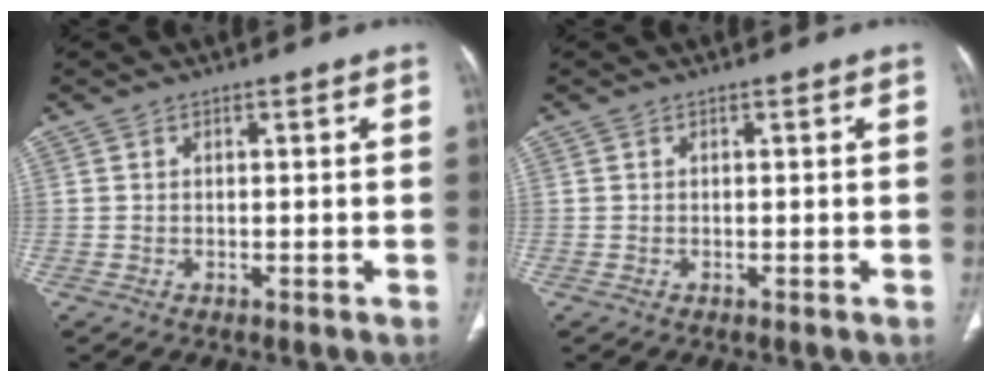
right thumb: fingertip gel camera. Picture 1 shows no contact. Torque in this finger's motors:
{"motor_torque": [0.10, 0.11, 0.00, 0.00, 0.00]}